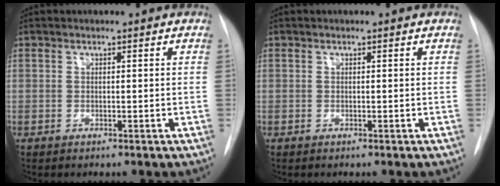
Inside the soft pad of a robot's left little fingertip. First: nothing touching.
{"total": 0.0}